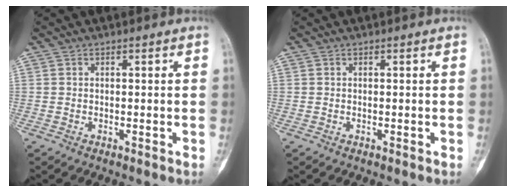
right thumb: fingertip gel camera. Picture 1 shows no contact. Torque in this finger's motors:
{"motor_torque": [-0.01, 0.01, 0.06, -0.06, 0.00]}